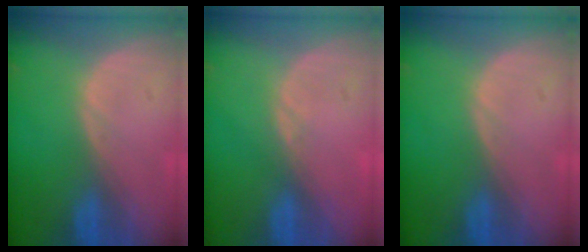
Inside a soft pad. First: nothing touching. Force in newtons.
{"total": 0.5, "press": 0.5, "slide": 0.2}
{"total": 0.0}